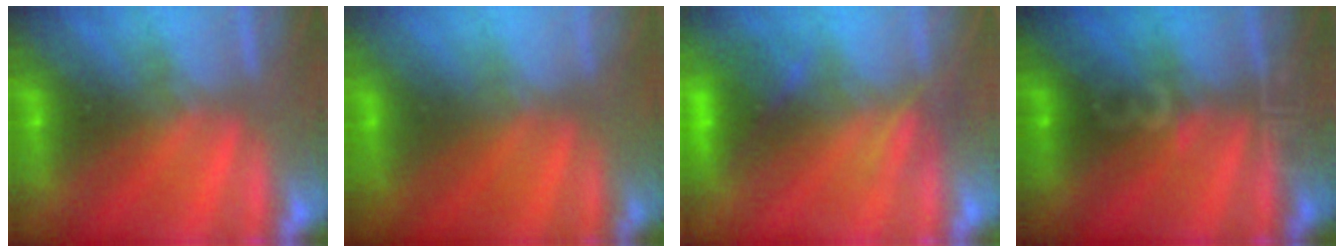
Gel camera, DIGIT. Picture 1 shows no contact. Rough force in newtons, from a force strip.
{"total": 2.4}
{"total": 3.0}
{"total": 3.1}